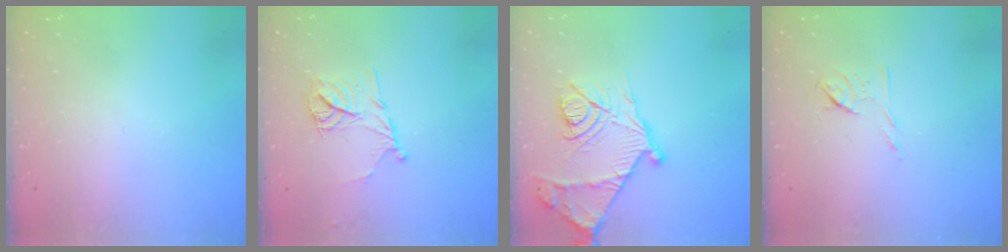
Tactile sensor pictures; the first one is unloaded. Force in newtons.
{"total": 11.8, "press": 11.8, "slide": 0.9}
{"total": 18.9, "press": 18.8, "slide": 1.6}
{"total": 6.4, "press": 6.3, "slide": 1.2}